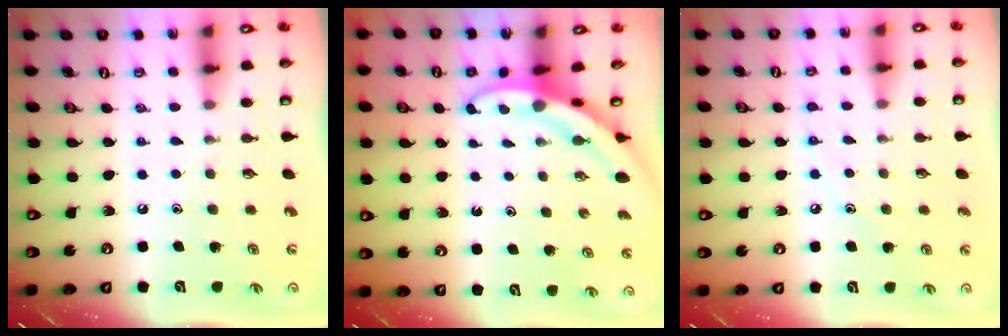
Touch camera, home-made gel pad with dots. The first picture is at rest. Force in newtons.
{"total": 3.2, "press": 3.2, "slide": 0.2}
{"total": 5.3, "press": 5.3, "slide": 0.6}